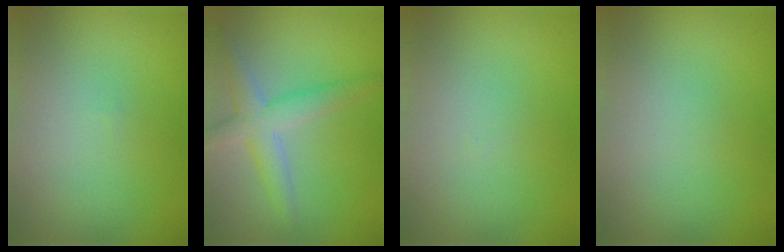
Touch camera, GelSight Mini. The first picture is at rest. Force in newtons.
{"total": 3.8, "press": 3.8, "slide": 0.2}
{"total": 0.0}
{"total": 0.0}